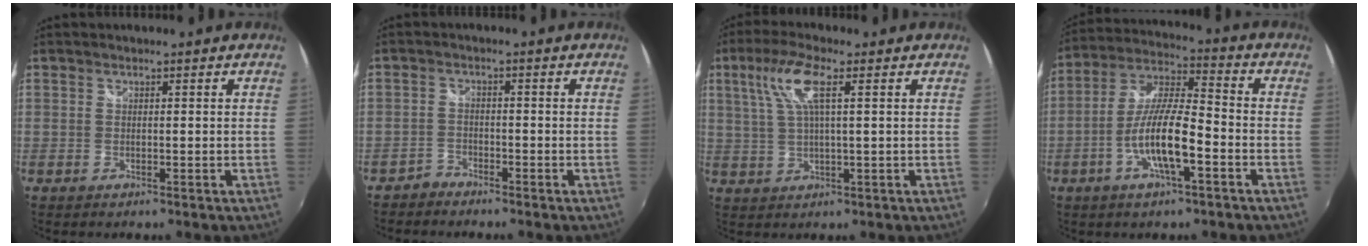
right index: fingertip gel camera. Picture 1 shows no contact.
{"total": 2.4, "force": [-2.2, 0.9, -0.2], "torque": [-0.002, 0.004, -0.045]}
{"total": 7.6, "force": [2.8, 1.3, 7.0], "torque": [-0.141, 0.011, 0.059]}
{"total": 12.3, "force": [-4.7, 2.6, 11.1], "torque": [-0.224, -0.001, -0.090]}